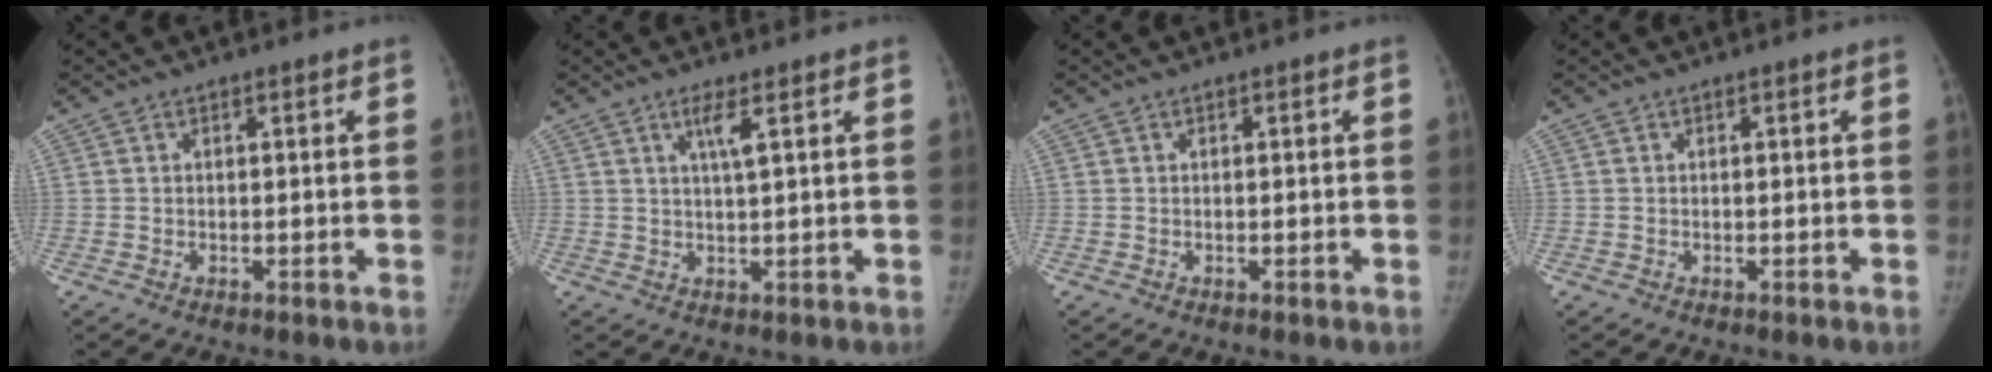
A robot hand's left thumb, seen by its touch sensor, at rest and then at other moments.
{"total": 3.1, "force": [1.6, 0.1, 2.7], "torque": [-0.057, -0.010, 0.031]}
{"total": 0.0}
{"total": 0.0}